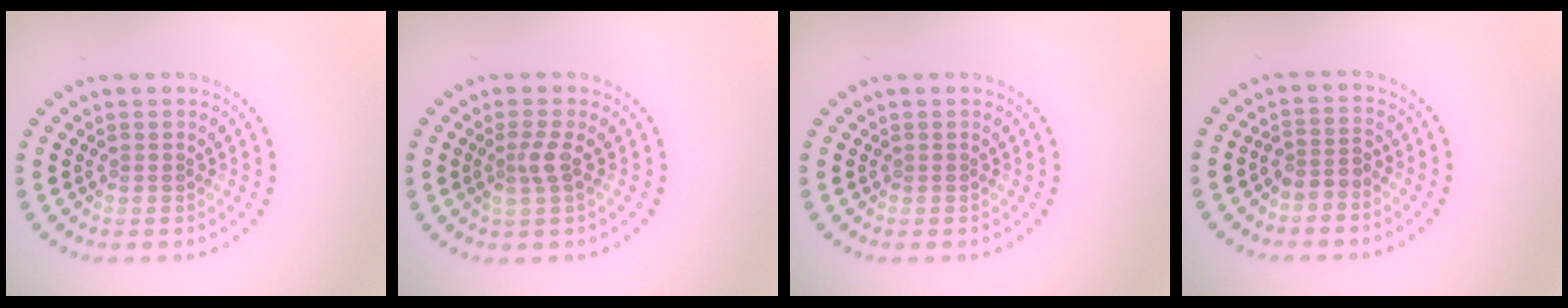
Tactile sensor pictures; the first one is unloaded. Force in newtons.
{"total": 1.7, "press": 1.2, "slide": 1.2}
{"total": 0.0}
{"total": 2.0, "press": 1.6, "slide": 1.2}